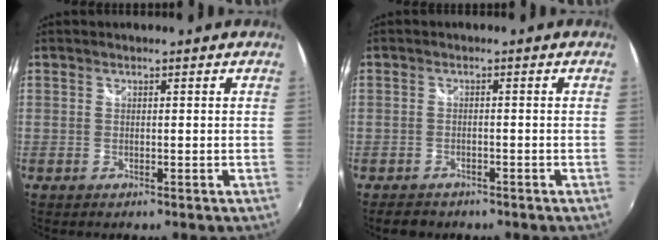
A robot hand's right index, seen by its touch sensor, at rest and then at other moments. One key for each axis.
{"total": 3.8, "fx": -2.9, "fy": 1.9, "fz": 1.5, "tx": -0.039, "ty": -0.009, "tz": -0.044}